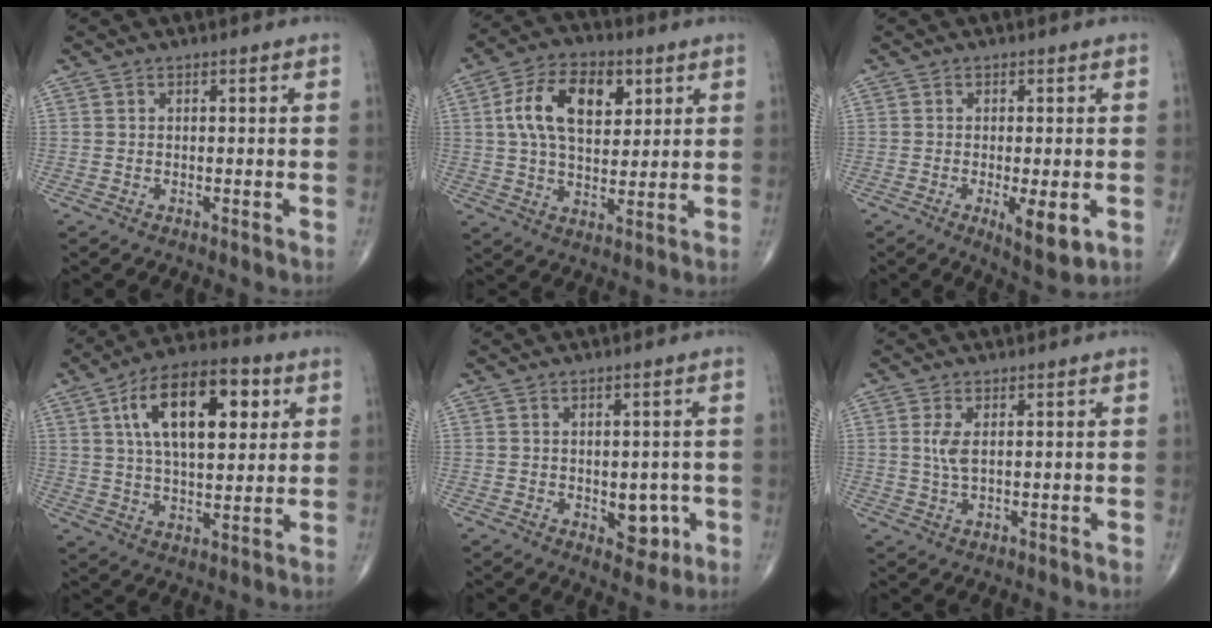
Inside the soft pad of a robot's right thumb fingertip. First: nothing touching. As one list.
[{"total": 13.9, "force": [4.1, 8.1, 10.5], "torque": [-0.163, -0.001, 0.070]}, {"total": 6.5, "force": [-1.9, 1.8, 5.9], "torque": [-0.089, -0.018, -0.026]}, {"total": 18.2, "force": [6.0, 8.7, 14.8], "torque": [-0.218, 0.000, 0.095]}, {"total": 5.2, "force": [-1.0, 3.3, 3.8], "torque": [-0.015, -0.001, -0.006]}, {"total": 3.1, "force": [0.7, 1.1, 2.8], "torque": [-0.064, -0.002, 0.018]}]